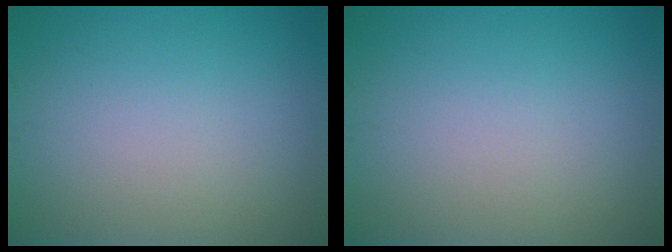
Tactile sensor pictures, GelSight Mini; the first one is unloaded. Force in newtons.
{"total": 0.0}